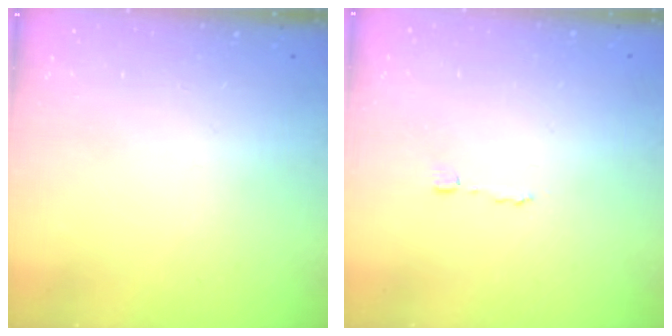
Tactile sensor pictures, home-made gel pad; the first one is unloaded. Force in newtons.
{"total": 1.2, "press": 1.2, "slide": 0.0}